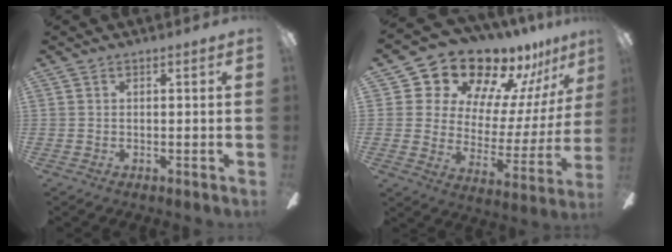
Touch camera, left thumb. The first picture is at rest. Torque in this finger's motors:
{"motor_torque": [0.47, 0.63, 1.39, -1.38, 0.10]}